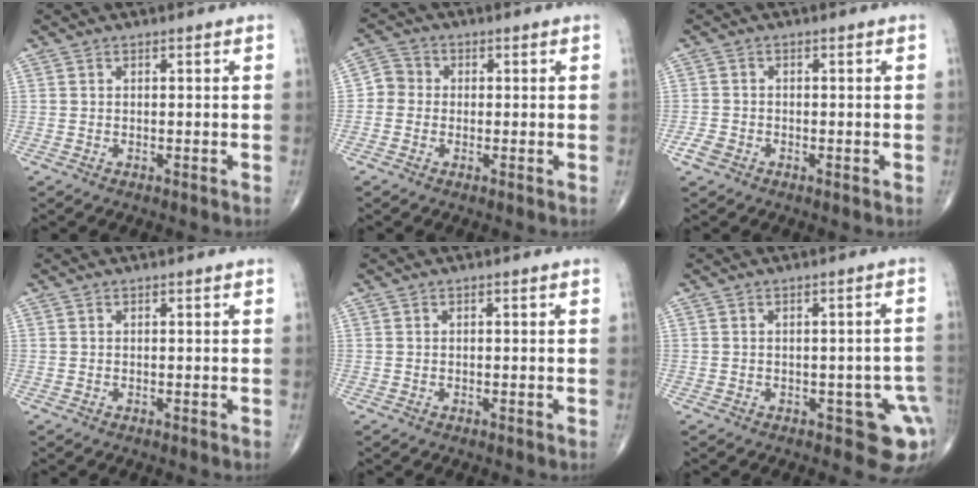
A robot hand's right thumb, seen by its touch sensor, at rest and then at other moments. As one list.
[{"total": 4.2, "force": [-0.5, 4.0, 1.2], "torque": [-0.003, 0.011, -0.021]}, {"total": 2.3, "force": [-1.3, 1.6, 1.2], "torque": [-0.024, 0.002, -0.026]}, {"total": 0.0}, {"total": 0.0}, {"total": 7.8, "force": [-2.8, 3.8, 6.3], "torque": [-0.038, 0.010, -0.030]}]